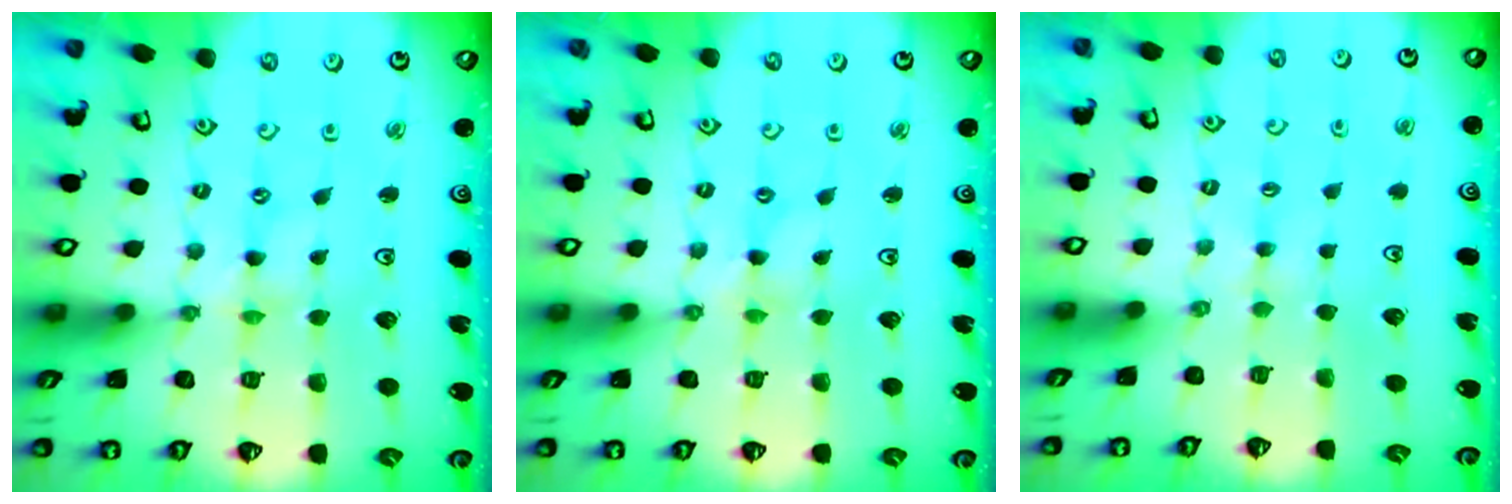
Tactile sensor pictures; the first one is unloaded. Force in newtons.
{"total": 0.0}
{"total": 2.5, "press": 2.5, "slide": 0.4}